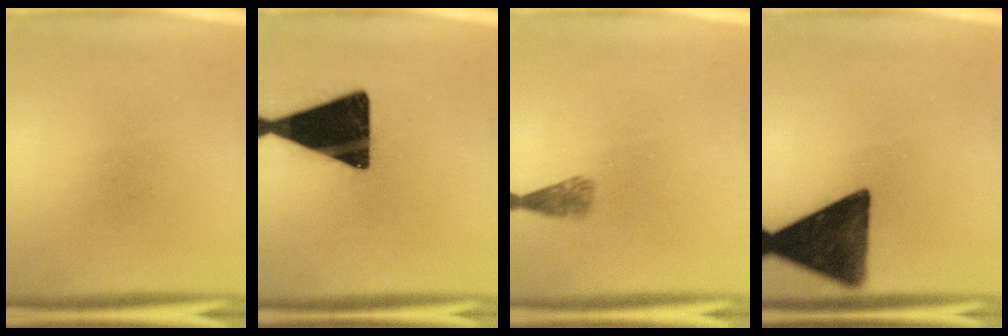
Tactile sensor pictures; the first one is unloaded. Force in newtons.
{"total": 19.6}
{"total": 1.9}
{"total": 15.0}